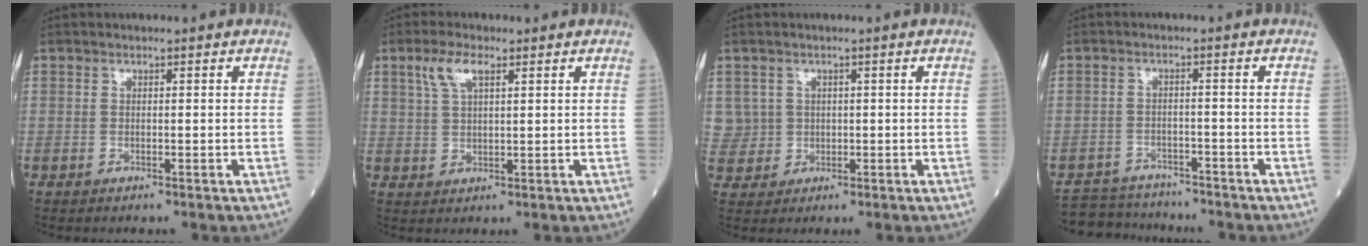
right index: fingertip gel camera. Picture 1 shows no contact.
{"total": 4.6, "force": [2.5, 1.4, 3.6], "torque": [-0.083, 0.013, 0.053]}
{"total": 3.8, "force": [0.9, 3.6, -0.2], "torque": [0.016, 0.006, 0.024]}
{"total": 7.8, "force": [-7.6, 1.8, 1.0], "torque": [-0.014, 0.003, -0.120]}